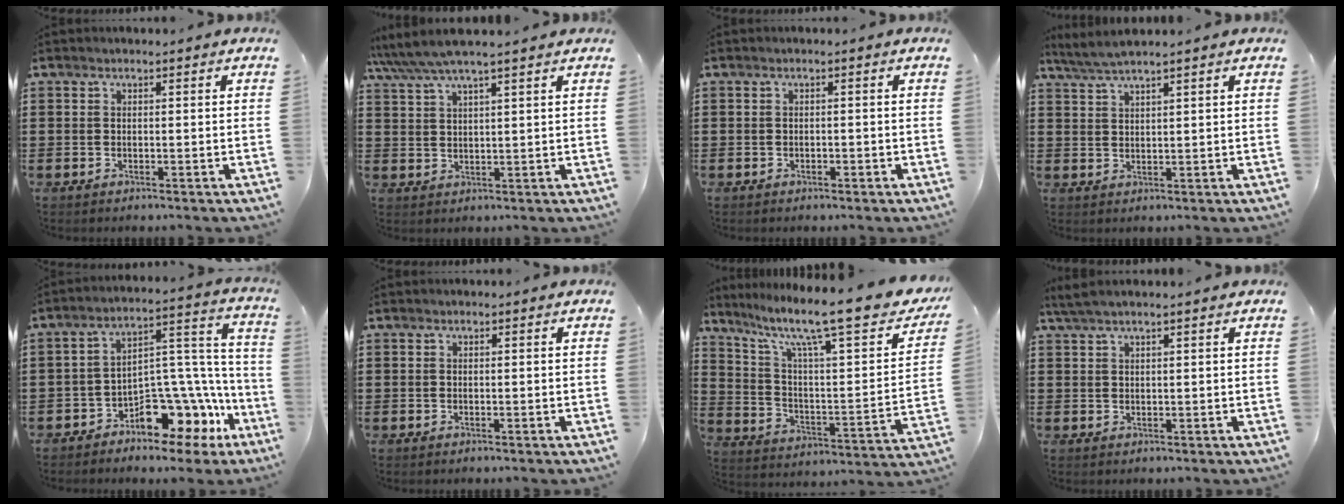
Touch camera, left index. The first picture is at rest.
{"total": 4.7, "force": [3.9, 0.5, 2.6], "torque": [-0.061, -0.007, 0.068]}
{"total": 0.6, "force": [-0.5, 0.3, 0.2], "torque": [-0.008, -0.002, -0.009]}
{"total": 3.2, "force": [2.7, -0.2, 1.6], "torque": [-0.038, -0.004, 0.050]}
{"total": 9.4, "force": [-7.3, 4.1, 4.1], "torque": [-0.067, 0.007, -0.135]}
{"total": 0.0}
{"total": 13.3, "force": [10.1, 1.6, 8.6], "torque": [-0.168, -0.071, 0.156]}
{"total": 2.0, "force": [1.5, 0.1, 1.3], "torque": [-0.026, 0.000, 0.028]}